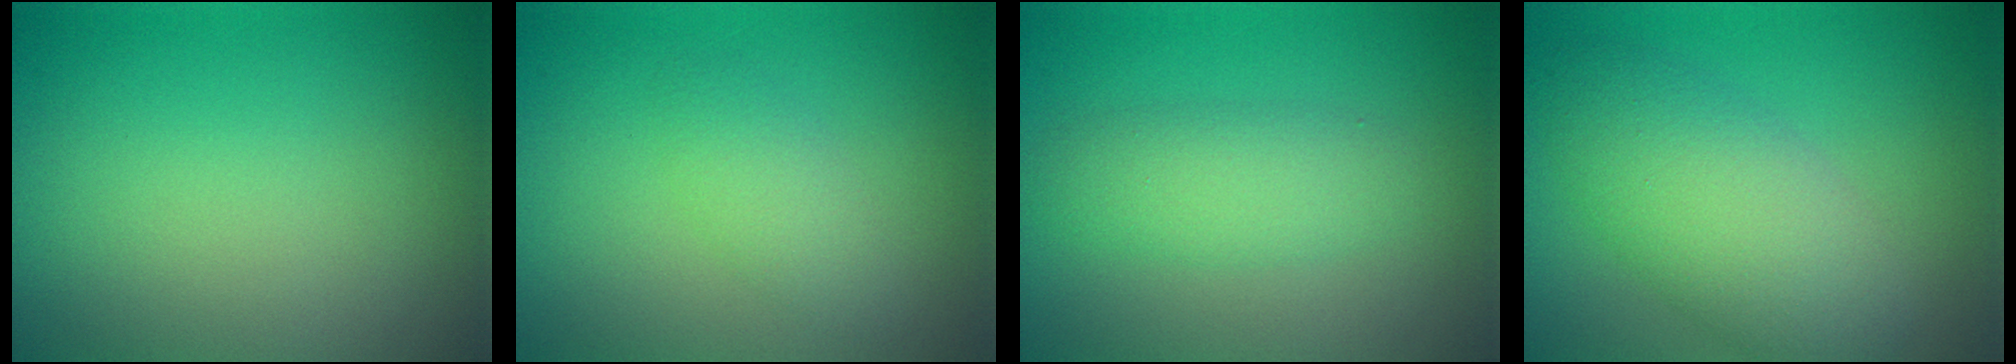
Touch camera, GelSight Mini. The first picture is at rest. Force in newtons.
{"total": 1.8, "press": 1.8, "slide": 0.0}
{"total": 2.9, "press": 2.9, "slide": 0.1}
{"total": 5.9, "press": 5.9, "slide": 0.2}